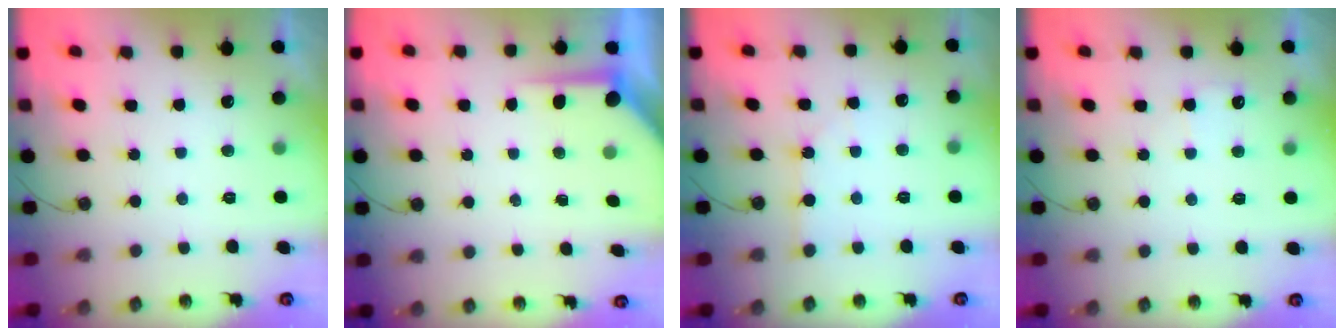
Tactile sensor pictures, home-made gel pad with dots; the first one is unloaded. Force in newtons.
{"total": 5.5, "press": 5.5, "slide": 0.5}
{"total": 1.7, "press": 1.6, "slide": 0.3}
{"total": 3.8, "press": 3.7, "slide": 0.4}